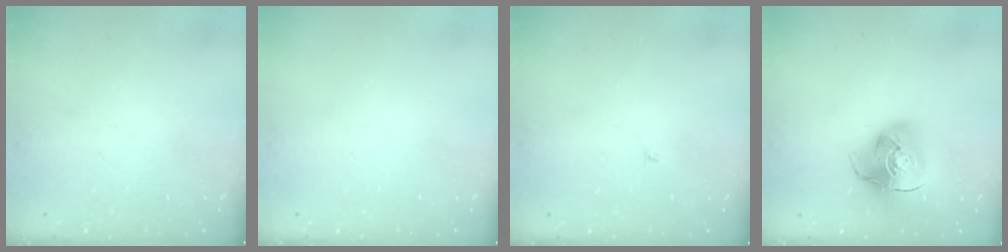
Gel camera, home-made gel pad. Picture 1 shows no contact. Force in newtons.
{"total": 0.0}
{"total": 1.9, "press": 1.9, "slide": 0.2}
{"total": 12.2, "press": 12.1, "slide": 1.6}